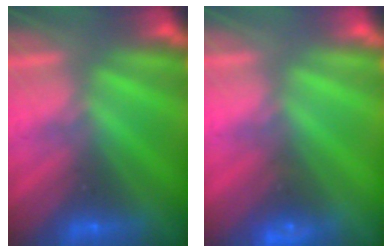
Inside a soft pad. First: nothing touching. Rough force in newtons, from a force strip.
{"total": 4.7}